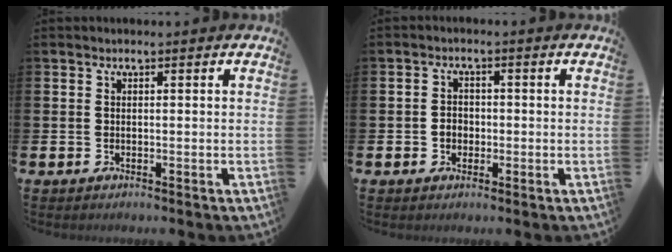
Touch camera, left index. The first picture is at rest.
{"total": 2.2, "force": [-0.5, 1.9, 1.0], "torque": [-0.011, 0.003, -0.015]}